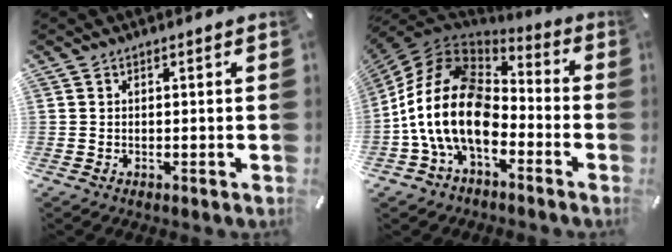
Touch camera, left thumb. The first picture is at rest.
{"total": 19.9, "force": [-6.2, 12.8, 13.9], "torque": [-0.297, 0.027, -0.111]}